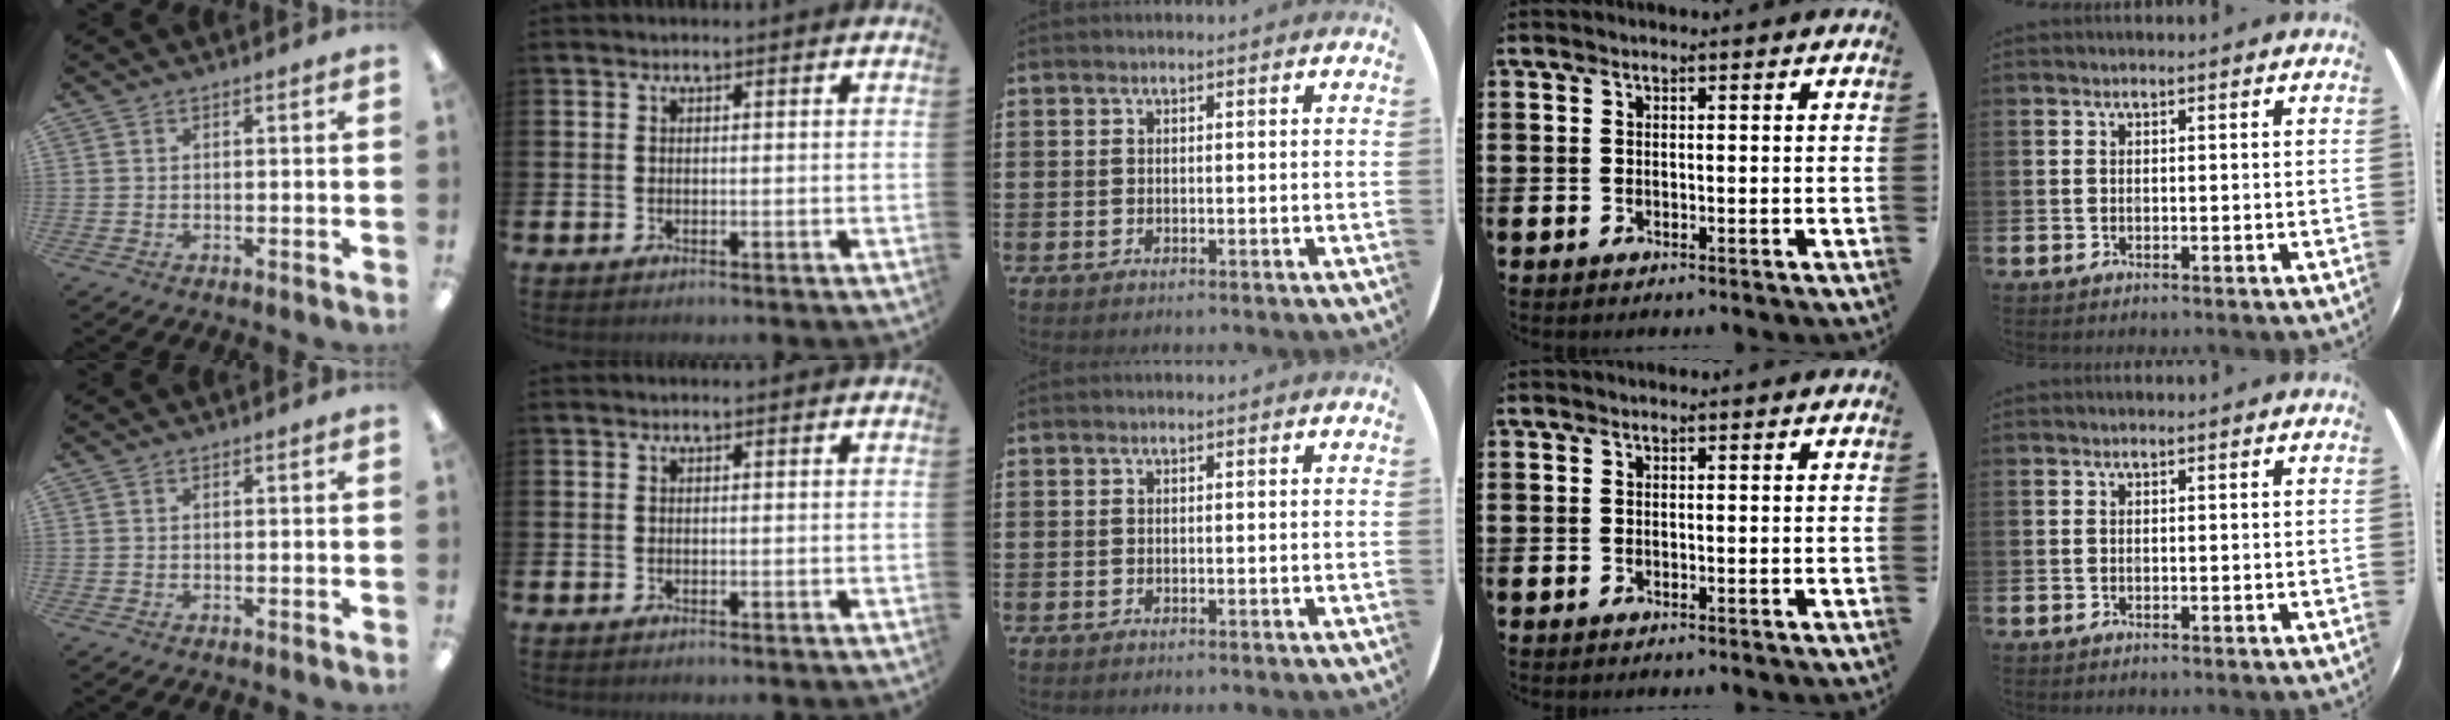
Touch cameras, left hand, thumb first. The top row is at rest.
{}